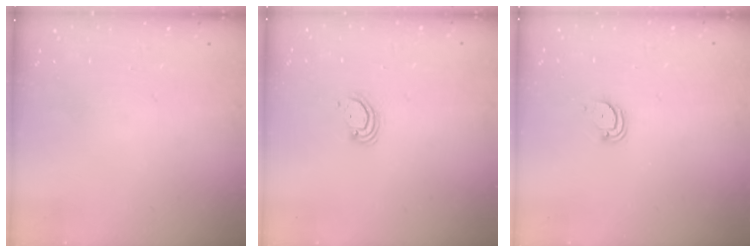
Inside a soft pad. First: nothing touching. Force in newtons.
{"total": 4.2, "press": 4.2, "slide": 0.4}
{"total": 2.1, "press": 2.1, "slide": 0.2}